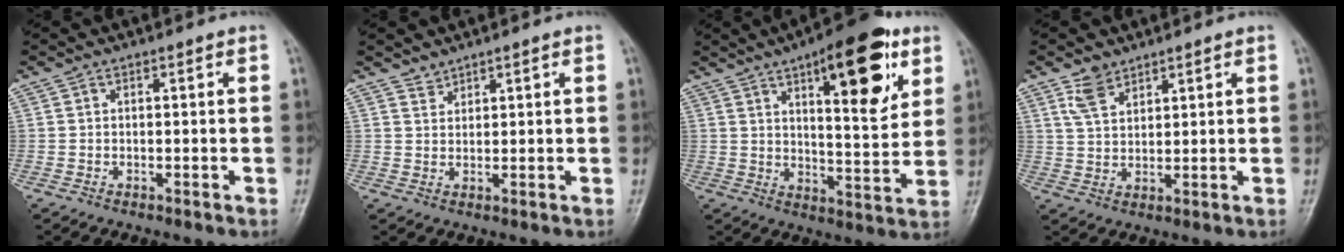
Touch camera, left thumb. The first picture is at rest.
{"total": 1.8, "force": [1.6, 0.7, 0.0], "torque": [0.012, -0.009, 0.030]}
{"total": 18.0, "force": [8.4, 6.4, 14.5], "torque": [-0.171, -0.033, 0.121]}
{"total": 4.5, "force": [3.2, 2.5, 2.0], "torque": [-0.028, -0.020, 0.070]}